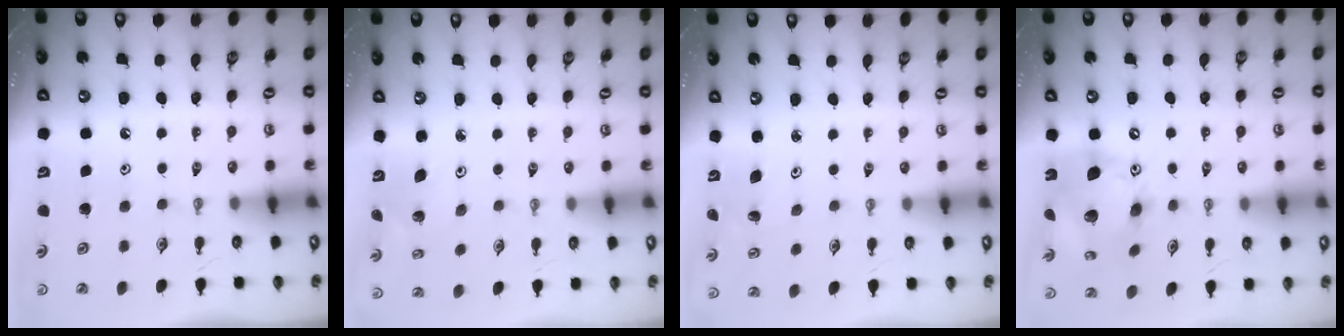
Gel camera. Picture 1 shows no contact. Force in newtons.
{"total": 2.7, "press": 2.7, "slide": 0.2}
{"total": 2.8, "press": 2.8, "slide": 0.3}
{"total": 18.0, "press": 17.7, "slide": 3.1}